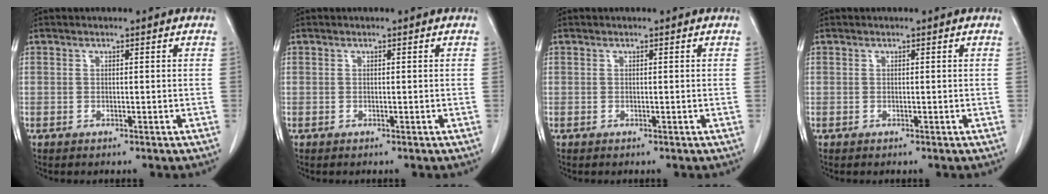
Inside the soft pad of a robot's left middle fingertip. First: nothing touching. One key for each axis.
{"total": 0.0}
{"total": 0.0}
{"total": 0.0}